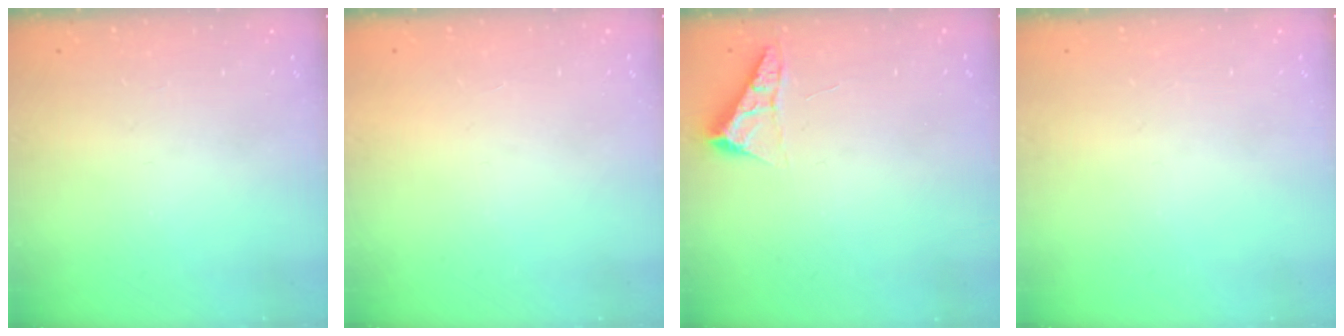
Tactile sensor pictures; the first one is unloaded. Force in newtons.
{"total": 1.6, "press": 1.6, "slide": 0.1}
{"total": 4.0, "press": 4.0, "slide": 0.5}
{"total": 0.0}